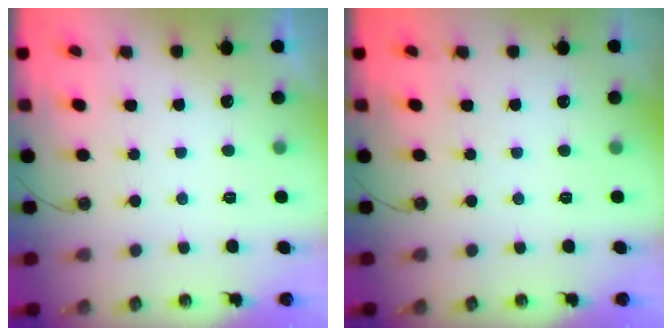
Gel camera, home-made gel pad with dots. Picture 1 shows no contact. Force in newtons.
{"total": 0.0}